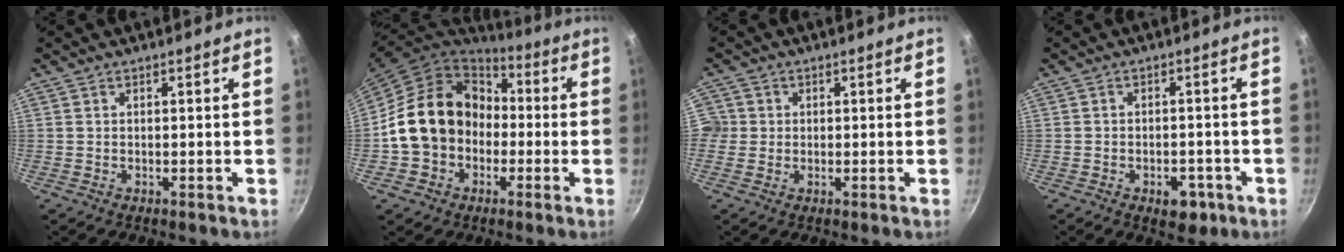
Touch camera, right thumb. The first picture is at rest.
{"total": 17.9, "force": [-1.4, 14.9, 9.9], "torque": [-0.145, 0.053, -0.026]}
{"total": 3.8, "force": [-0.1, 3.7, 0.8], "torque": [0.007, 0.007, -0.007]}
{"total": 5.4, "force": [-2.6, 3.3, 3.4], "torque": [-0.022, 0.017, -0.025]}